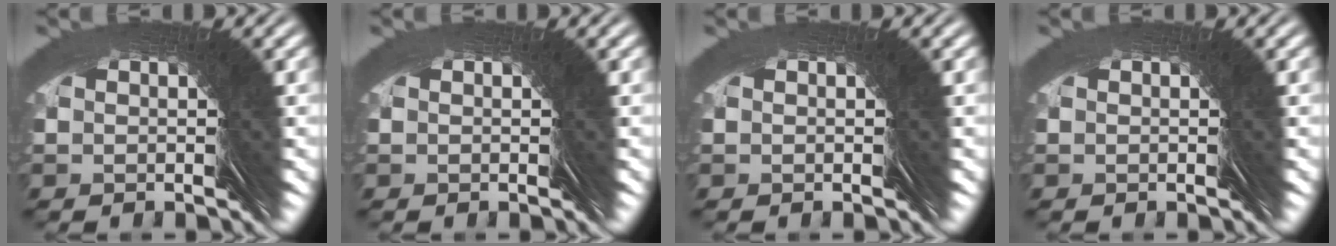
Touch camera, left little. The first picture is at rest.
{"total": 0.0}
{"total": 0.0}
{"total": 0.0}